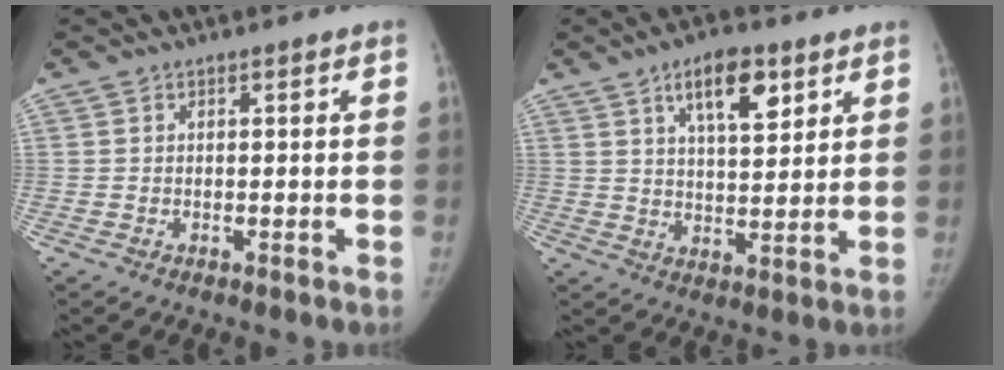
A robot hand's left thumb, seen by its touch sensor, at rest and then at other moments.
{"total": 10.1, "force": [5.3, 4.2, 7.5], "torque": [-0.099, -0.027, 0.087]}